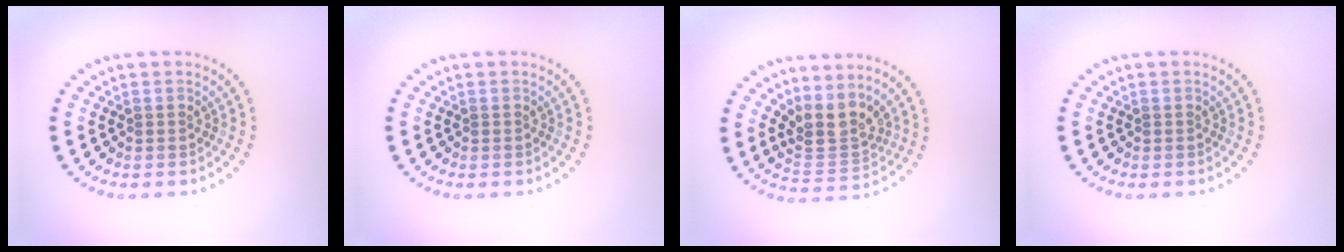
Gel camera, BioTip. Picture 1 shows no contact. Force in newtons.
{"total": 0.0}
{"total": 3.3, "press": 2.5, "slide": 2.1}
{"total": 0.0}